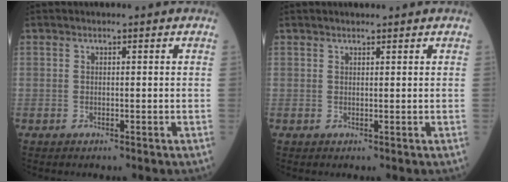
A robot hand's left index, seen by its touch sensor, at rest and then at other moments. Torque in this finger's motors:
{"motor_torque": [-1.28, 0.46, -0.63, -0.13]}